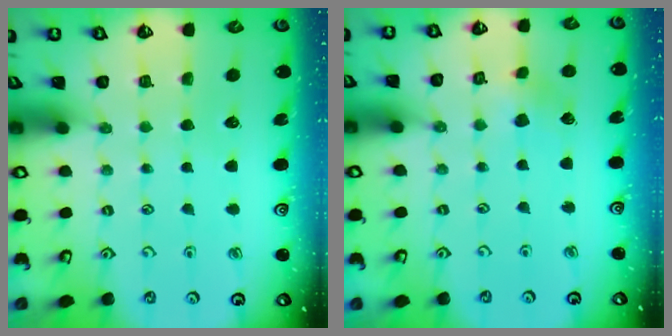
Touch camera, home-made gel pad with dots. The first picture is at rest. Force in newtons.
{"total": 3.0, "press": 3.0, "slide": 0.3}